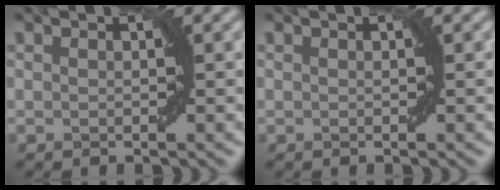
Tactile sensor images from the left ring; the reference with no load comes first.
{"total": 0.0}